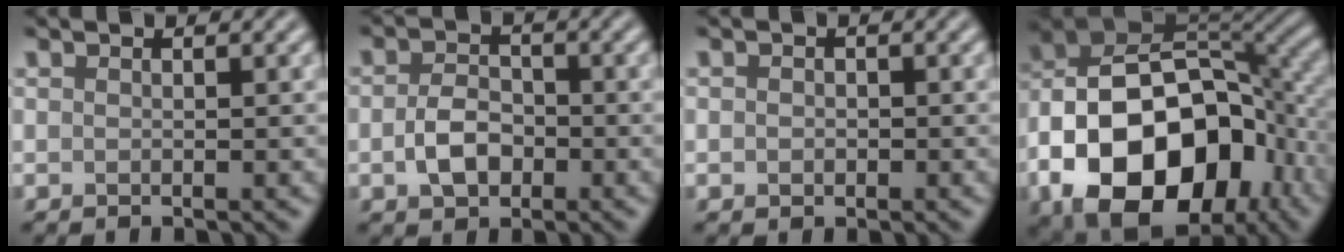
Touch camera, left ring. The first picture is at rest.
{"total": 3.3, "force": [-0.8, 2.3, 2.3], "torque": [-0.044, -0.001, -0.020]}
{"total": 0.9, "force": [-0.1, 0.8, 0.4], "torque": [-0.003, -0.005, -0.003]}
{"total": 17.0, "force": [-5.8, 11.1, 11.4], "torque": [-0.199, -0.004, -0.103]}